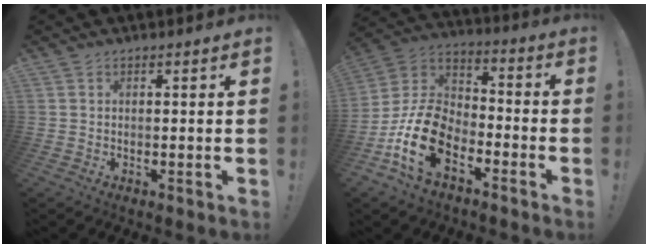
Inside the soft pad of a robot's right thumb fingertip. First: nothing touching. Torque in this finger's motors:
{"motor_torque": [1.22, 1.31, 1.44, -1.33, 0.50]}